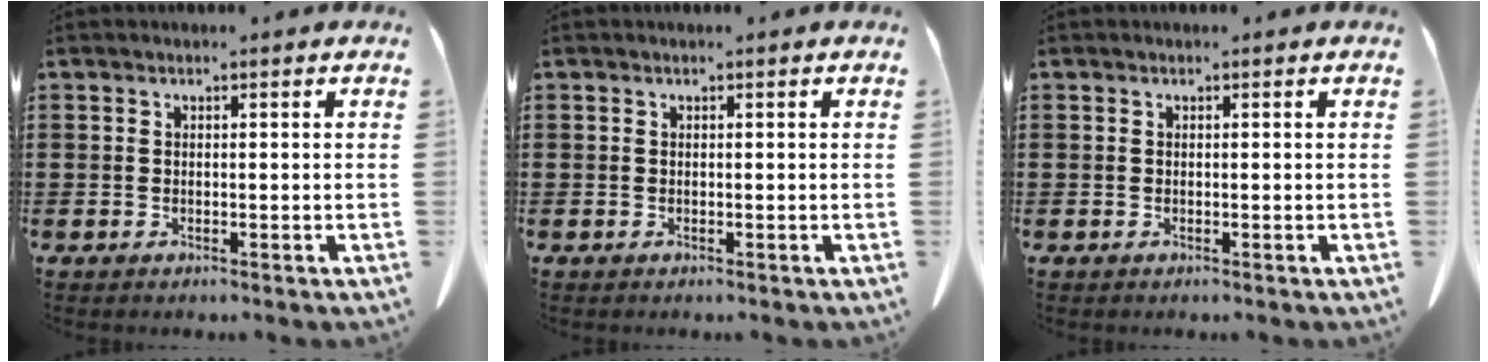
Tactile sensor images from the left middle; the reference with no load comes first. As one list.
[{"total": 0.0}, {"total": 0.0}]